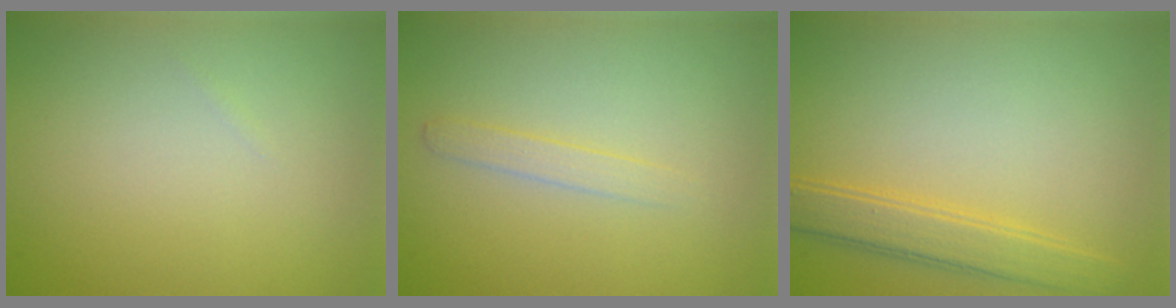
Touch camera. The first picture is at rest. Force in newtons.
{"total": 1.2, "press": 1.2, "slide": 0.1}
{"total": 2.4, "press": 2.4, "slide": 0.2}